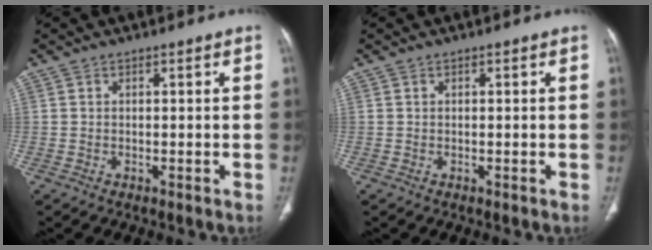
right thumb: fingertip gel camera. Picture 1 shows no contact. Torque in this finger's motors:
{"motor_torque": [0.00, 0.02, -0.15, 0.14, 0.01]}